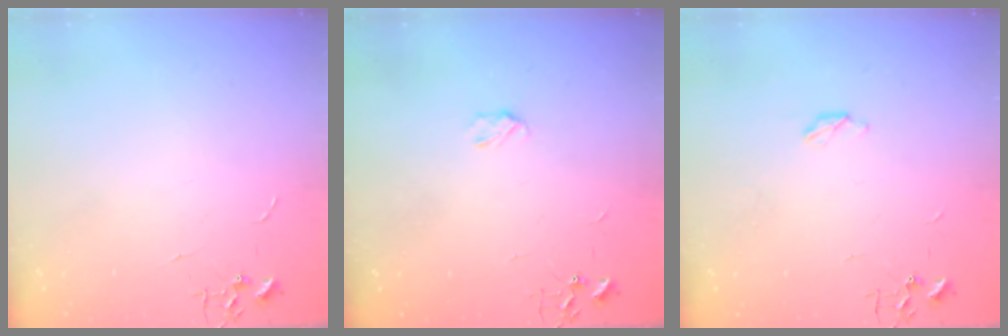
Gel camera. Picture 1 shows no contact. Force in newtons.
{"total": 3.5, "press": 3.4, "slide": 0.5}
{"total": 2.8, "press": 2.8, "slide": 0.5}